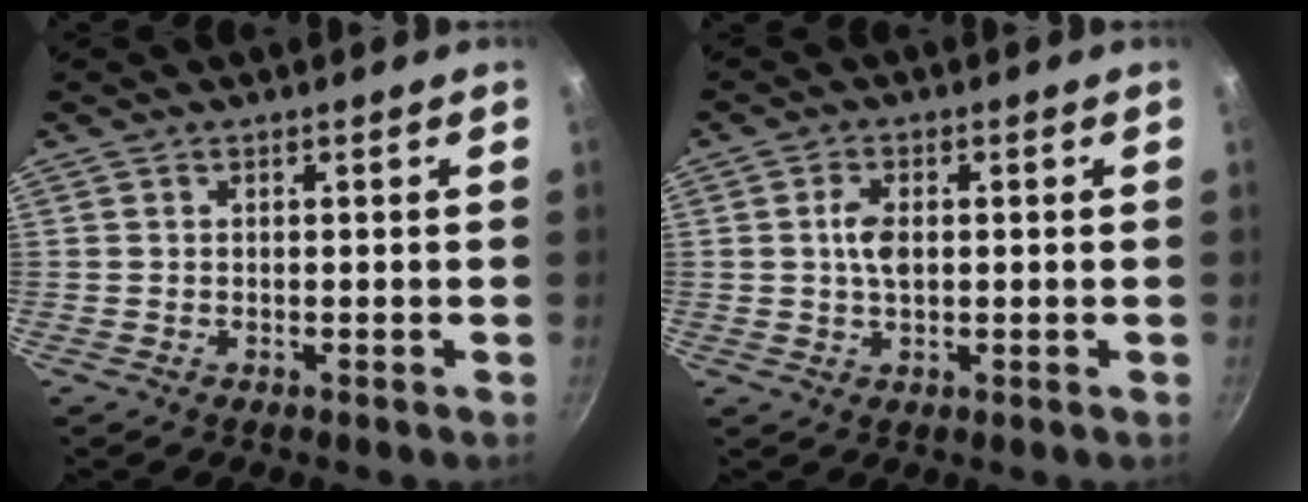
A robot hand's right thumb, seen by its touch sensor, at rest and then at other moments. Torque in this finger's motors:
{"motor_torque": [0.50, 0.97, 0.57, 0.07, 0.01]}